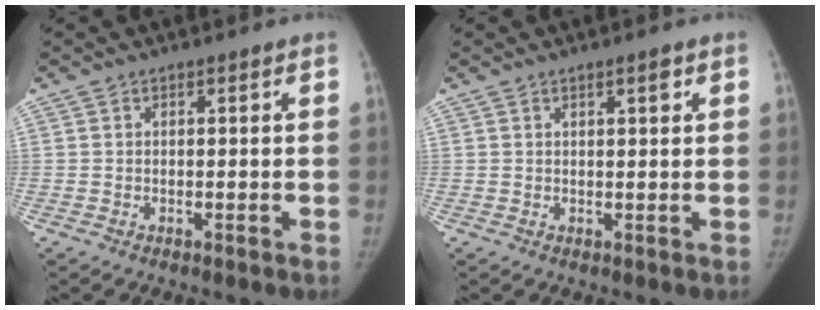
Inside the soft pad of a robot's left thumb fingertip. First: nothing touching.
{"total": 1.6, "force": [0.9, 0.4, 1.3], "torque": [-0.014, -0.003, 0.014]}